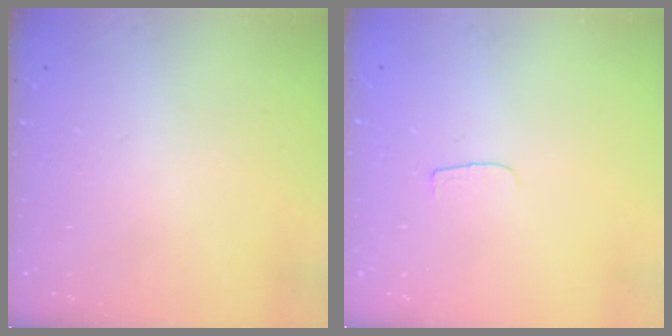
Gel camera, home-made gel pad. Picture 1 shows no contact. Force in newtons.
{"total": 3.5, "press": 3.4, "slide": 0.4}